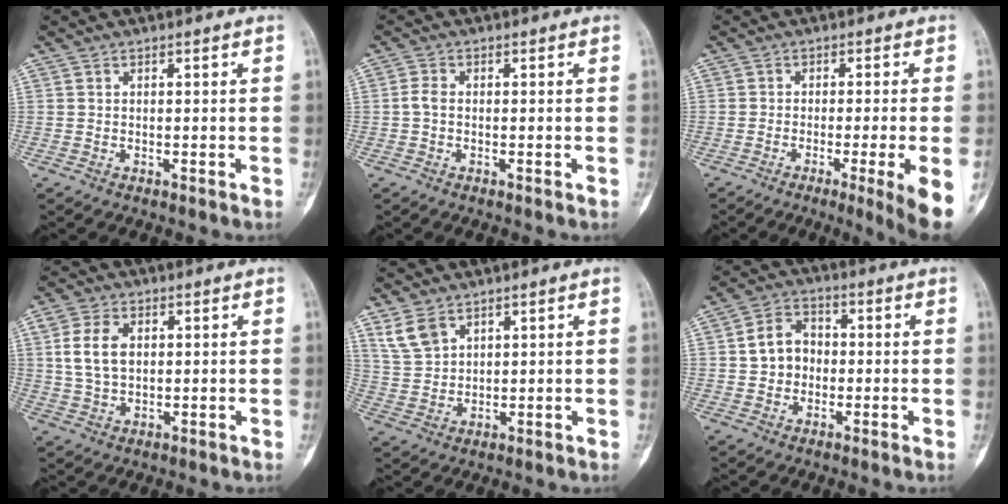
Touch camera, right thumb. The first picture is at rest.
{"total": 1.8, "force": [-0.3, 1.1, 1.4], "torque": [-0.029, 0.002, -0.011]}
{"total": 9.0, "force": [-3.6, -0.2, 8.2], "torque": [-0.124, -0.015, -0.054]}
{"total": 7.2, "force": [1.4, 4.7, 5.2], "torque": [-0.101, 0.004, 0.030]}
{"total": 5.7, "force": [3.7, 3.5, 2.7], "torque": [-0.047, -0.012, 0.085]}
{"total": 7.3, "force": [-0.1, 6.1, 3.9], "torque": [-0.045, 0.020, -0.011]}